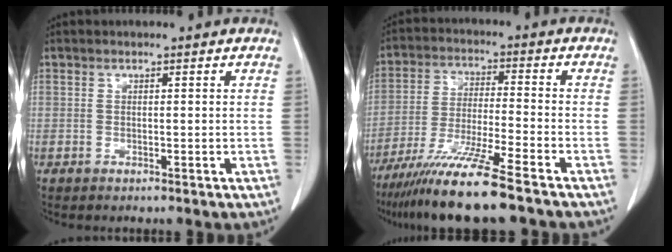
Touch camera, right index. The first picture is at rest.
{"total": 12.3, "force": [-9.4, -0.9, 7.9], "torque": [-0.144, -0.038, -0.165]}